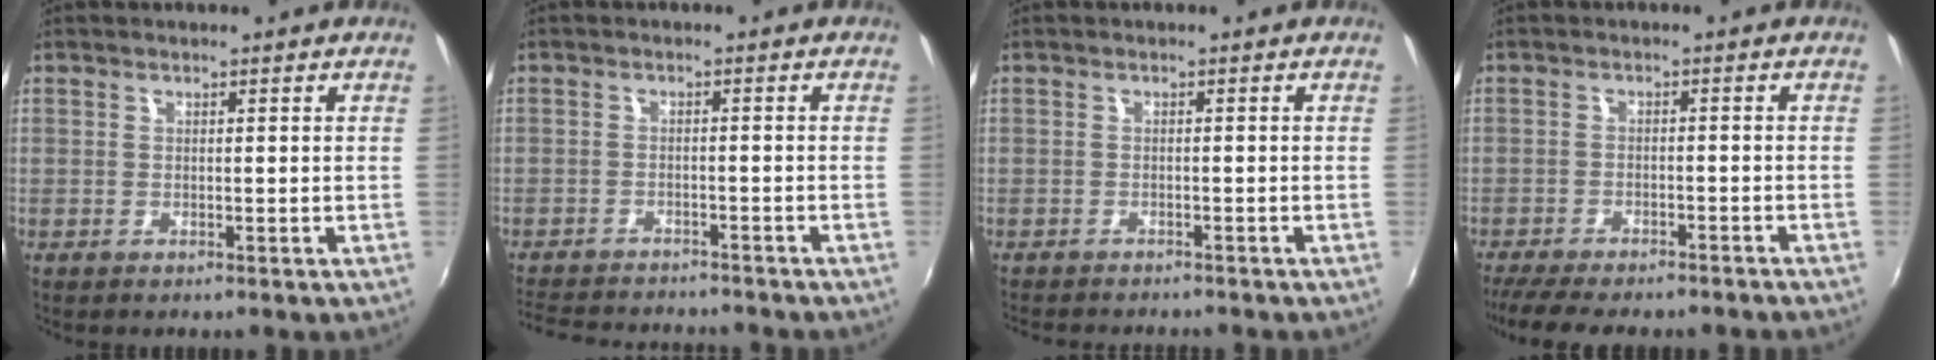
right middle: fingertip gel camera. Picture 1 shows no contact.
{"total": 11.9, "force": [-10.8, 2.8, 4.2], "torque": [-0.104, -0.010, -0.163]}
{"total": 4.9, "force": [-4.5, 0.8, 1.6], "torque": [-0.043, -0.015, -0.069]}
{"total": 12.8, "force": [-11.0, 2.5, 5.9], "torque": [-0.130, -0.031, -0.163]}